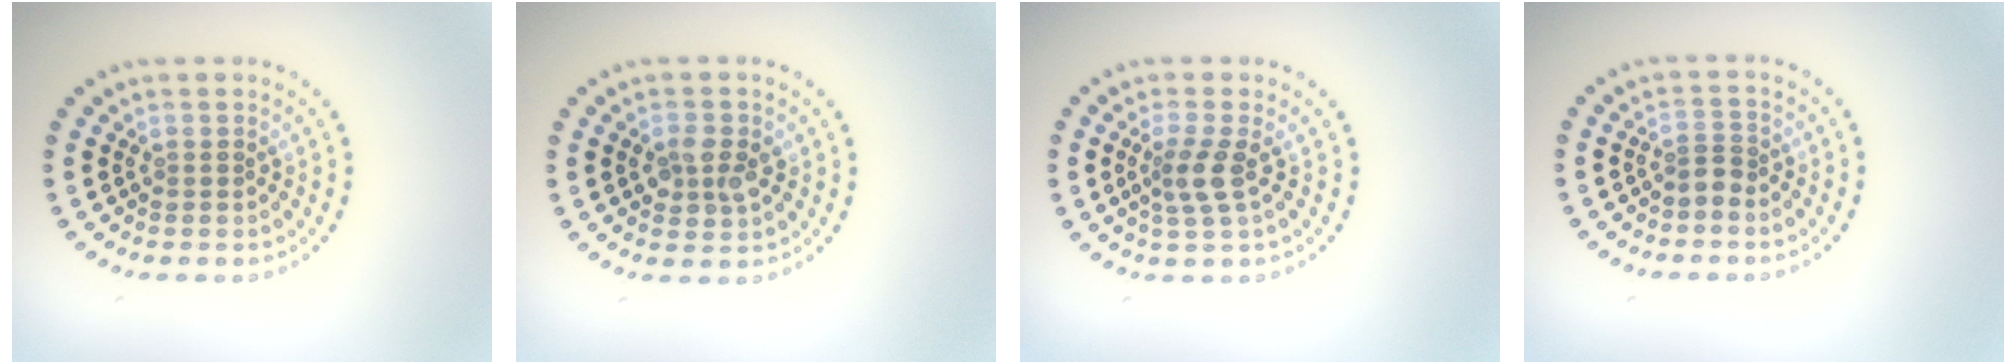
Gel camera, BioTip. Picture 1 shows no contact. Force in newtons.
{"total": 2.5, "press": 2.5, "slide": 0.1}
{"total": 2.5, "press": 1.9, "slide": 1.6}
{"total": 1.3, "press": 0.8, "slide": 1.0}